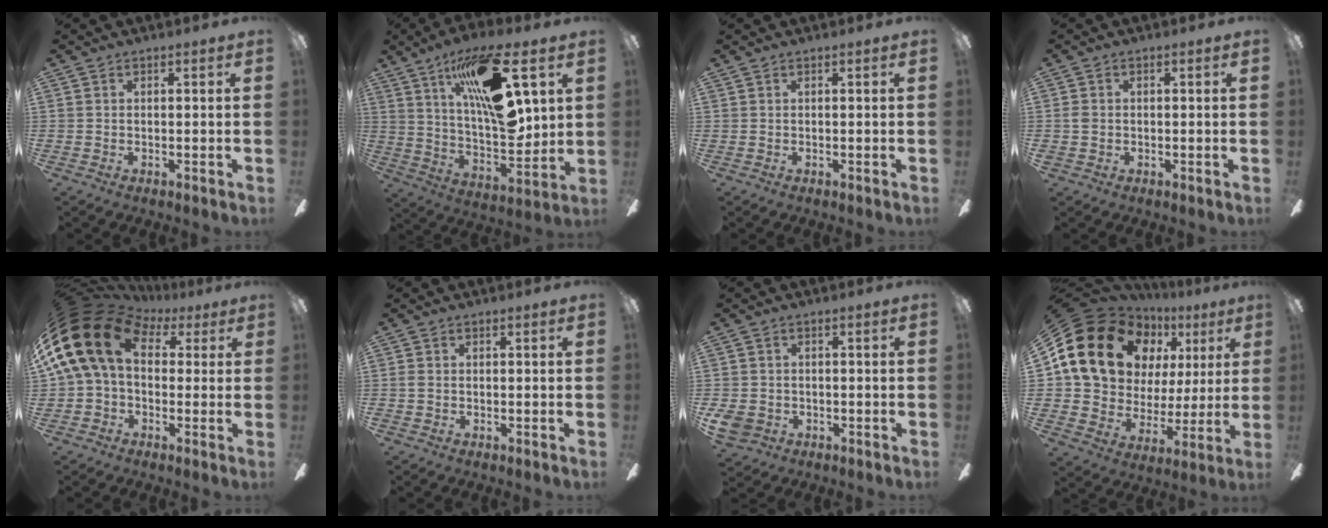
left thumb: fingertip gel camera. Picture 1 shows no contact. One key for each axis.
{"total": 21.0, "fx": 10.3, "fy": 7.0, "fz": 16.9, "tx": -0.295, "ty": -0.051, "tz": 0.157}
{"total": 0.0}
{"total": 1.8, "fx": -0.3, "fy": 1.5, "fz": 0.9, "tx": -0.018, "ty": 0.005, "tz": -0.008}
{"total": 20.2, "fx": 4.1, "fy": 13.6, "fz": 14.4, "tx": -0.311, "ty": -0.004, "tz": 0.067}
{"total": 1.1, "fx": -0.4, "fy": 0.7, "fz": 0.7, "tx": -0.013, "ty": 0.004, "tz": -0.009}
{"total": 4.4, "fx": -1.9, "fy": 3.5, "fz": 1.9, "tx": -0.049, "ty": 0.009, "tz": -0.037}
{"total": 22.0, "fx": 9.1, "fy": 16.5, "fz": 11.3, "tx": -0.224, "ty": -0.035, "tz": 0.185}